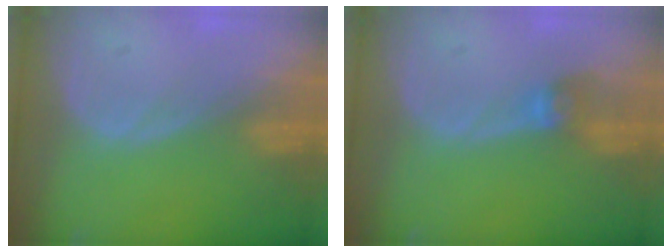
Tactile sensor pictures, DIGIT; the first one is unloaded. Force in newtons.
{"total": 2.7, "press": 2.7, "slide": 0.3}